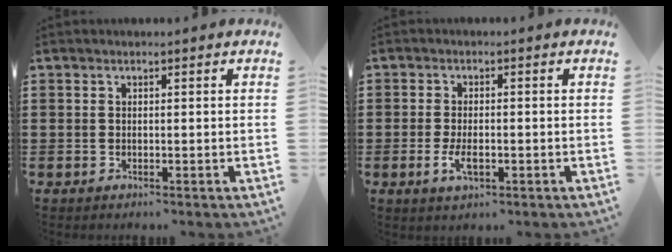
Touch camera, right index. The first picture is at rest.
{"total": 3.3, "force": [-1.0, 1.4, 2.9], "torque": [-0.065, -0.005, -0.020]}